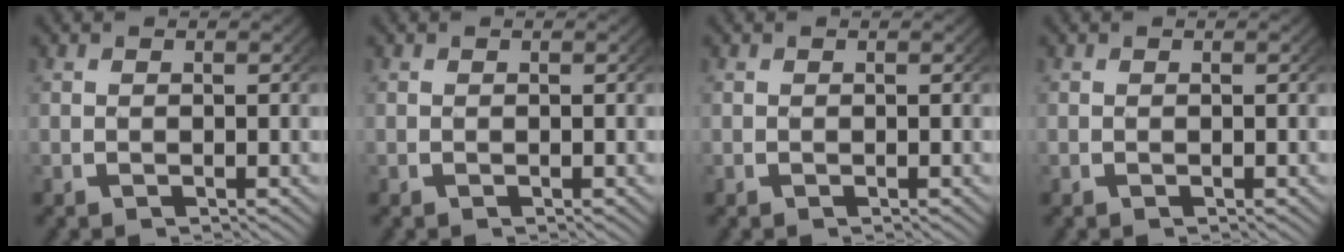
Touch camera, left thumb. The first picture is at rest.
{"total": 0.0}
{"total": 0.0}
{"total": 0.0}